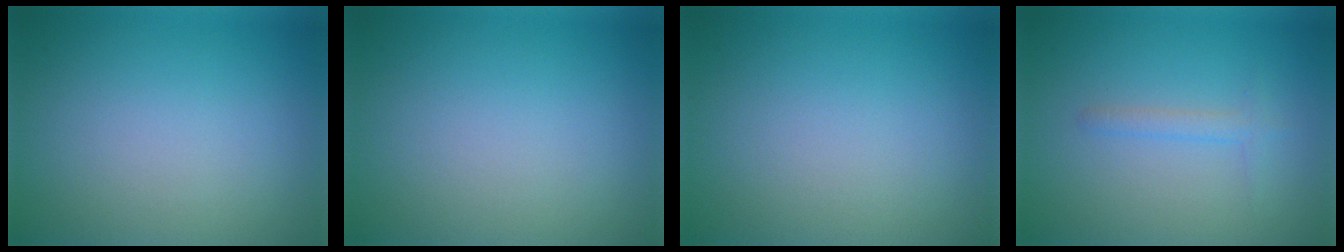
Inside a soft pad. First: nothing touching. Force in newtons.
{"total": 0.0}
{"total": 0.0}
{"total": 1.2, "press": 1.2, "slide": 0.1}